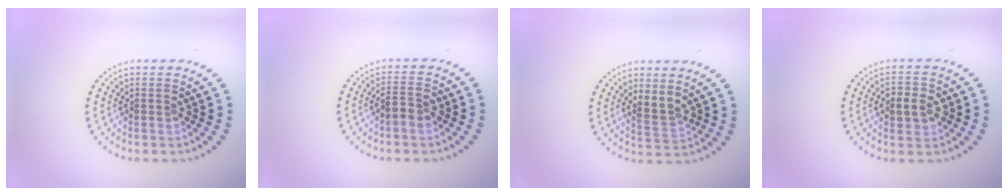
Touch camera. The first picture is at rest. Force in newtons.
{"total": 2.1, "press": 2.0, "slide": 0.5}
{"total": 2.0, "press": 1.7, "slide": 1.0}
{"total": 3.0, "press": 3.0, "slide": 0.2}